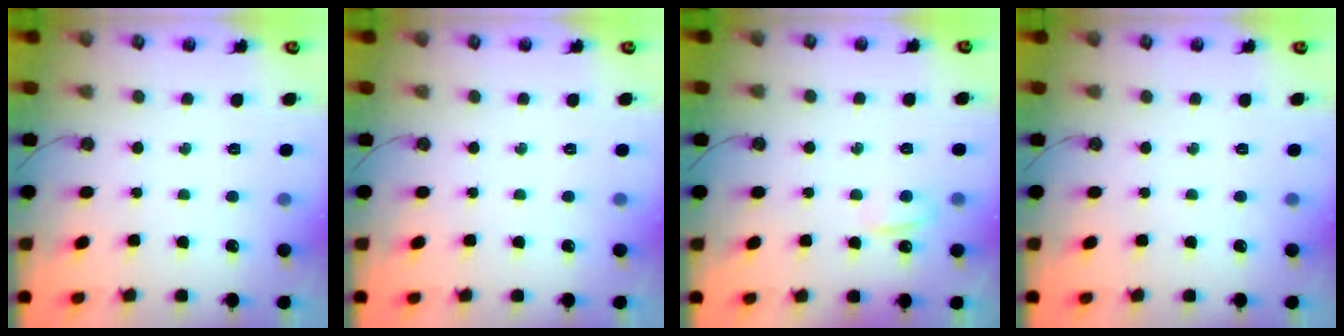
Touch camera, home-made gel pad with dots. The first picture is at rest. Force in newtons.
{"total": 0.0}
{"total": 4.1, "press": 4.1, "slide": 0.6}
{"total": 0.0}